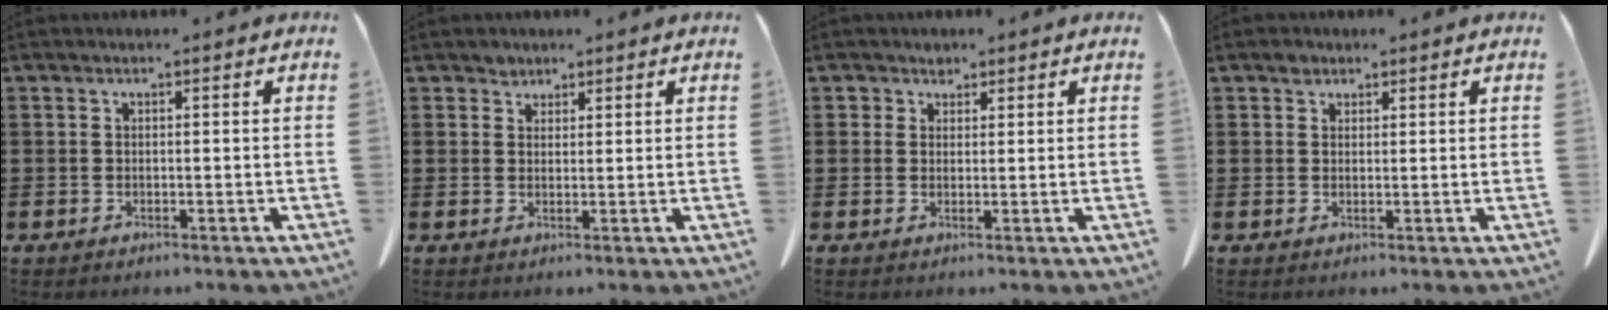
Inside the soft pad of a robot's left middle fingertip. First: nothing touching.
{"total": 1.6, "force": [1.3, 0.9, 0.1], "torque": [-0.006, 0.004, 0.026]}
{"total": 1.8, "force": [1.3, 1.3, 0.1], "torque": [0.000, 0.002, 0.023]}
{"total": 1.5, "force": [1.1, 1.0, 0.4], "torque": [-0.003, 0.000, 0.019]}